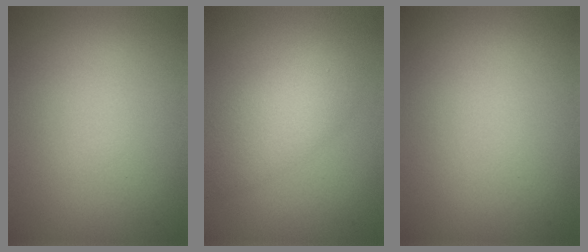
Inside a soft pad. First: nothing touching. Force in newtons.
{"total": 4.4, "press": 4.3, "slide": 0.4}
{"total": 0.0}